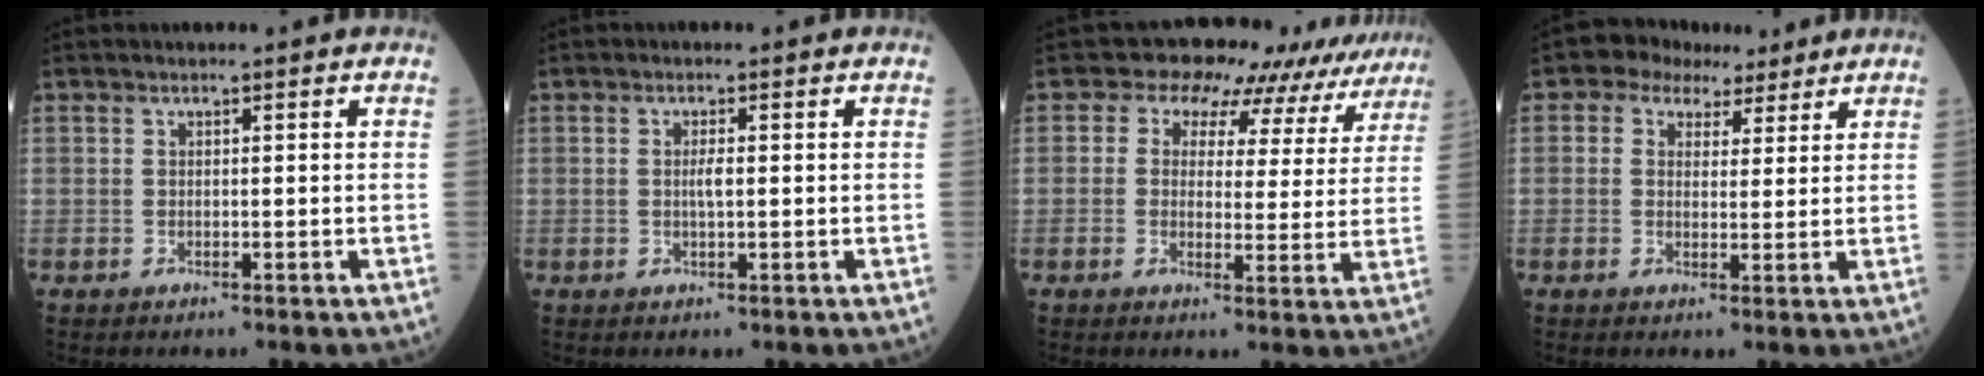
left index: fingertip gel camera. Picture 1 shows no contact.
{"total": 1.7, "force": [0.1, 0.3, 1.6], "torque": [-0.035, 0.001, 0.001]}
{"total": 11.9, "force": [9.6, 6.5, 2.6], "torque": [-0.007, 0.021, 0.081]}
{"total": 5.5, "force": [3.5, 4.0, 1.5], "torque": [-0.021, 0.032, 0.055]}